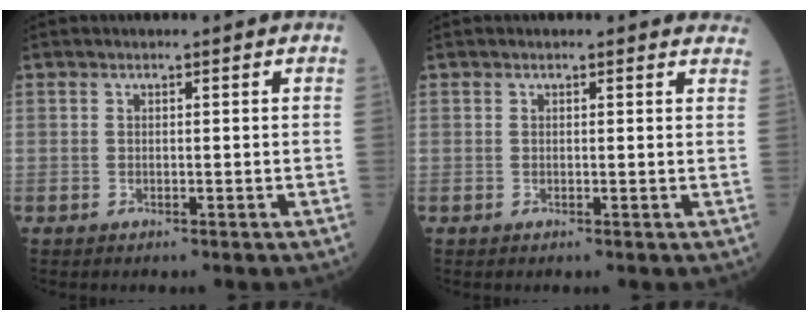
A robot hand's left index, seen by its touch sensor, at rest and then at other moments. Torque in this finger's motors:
{"motor_torque": [-0.08, 0.03, -0.05, 0.00]}